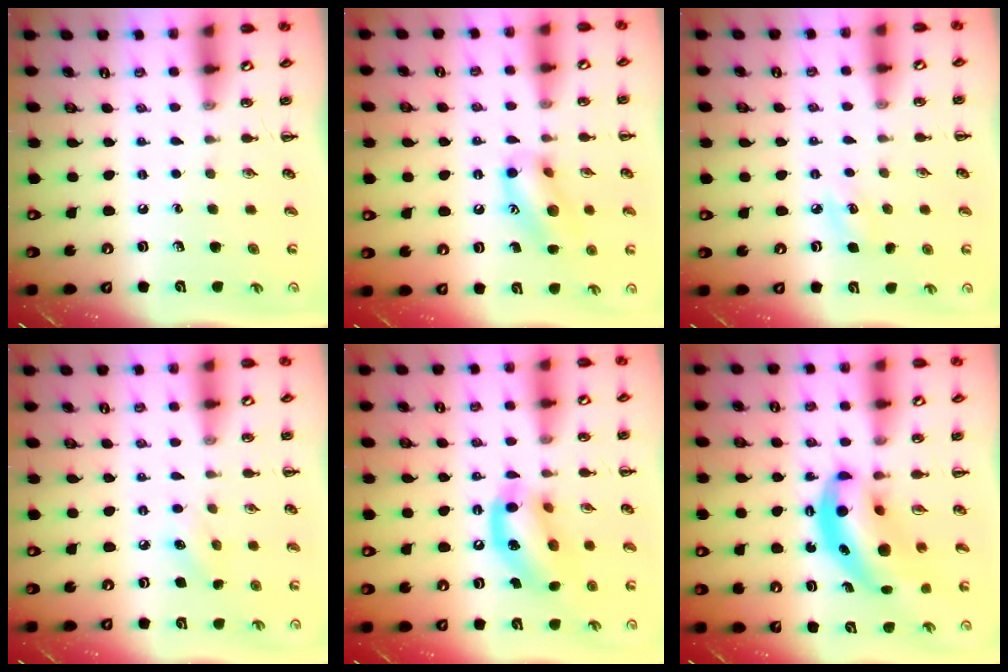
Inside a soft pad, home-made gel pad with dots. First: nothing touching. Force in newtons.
{"total": 13.7, "press": 13.6, "slide": 1.7}
{"total": 5.2, "press": 5.0, "slide": 1.3}
{"total": 4.6, "press": 4.4, "slide": 1.1}
{"total": 14.0, "press": 13.7, "slide": 3.1}
{"total": 10.1, "press": 9.8, "slide": 2.3}